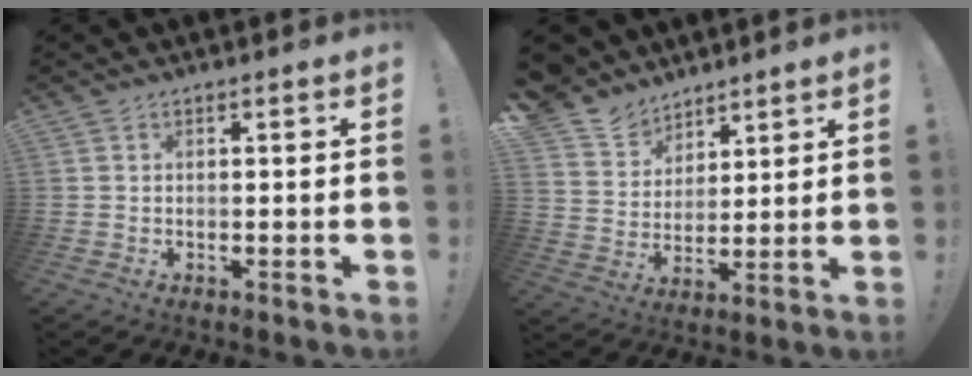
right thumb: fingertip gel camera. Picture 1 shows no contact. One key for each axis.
{"total": 10.1, "fx": 7.6, "fy": 6.5, "fz": 1.1, "tx": -0.037, "ty": -0.061, "tz": 0.154}